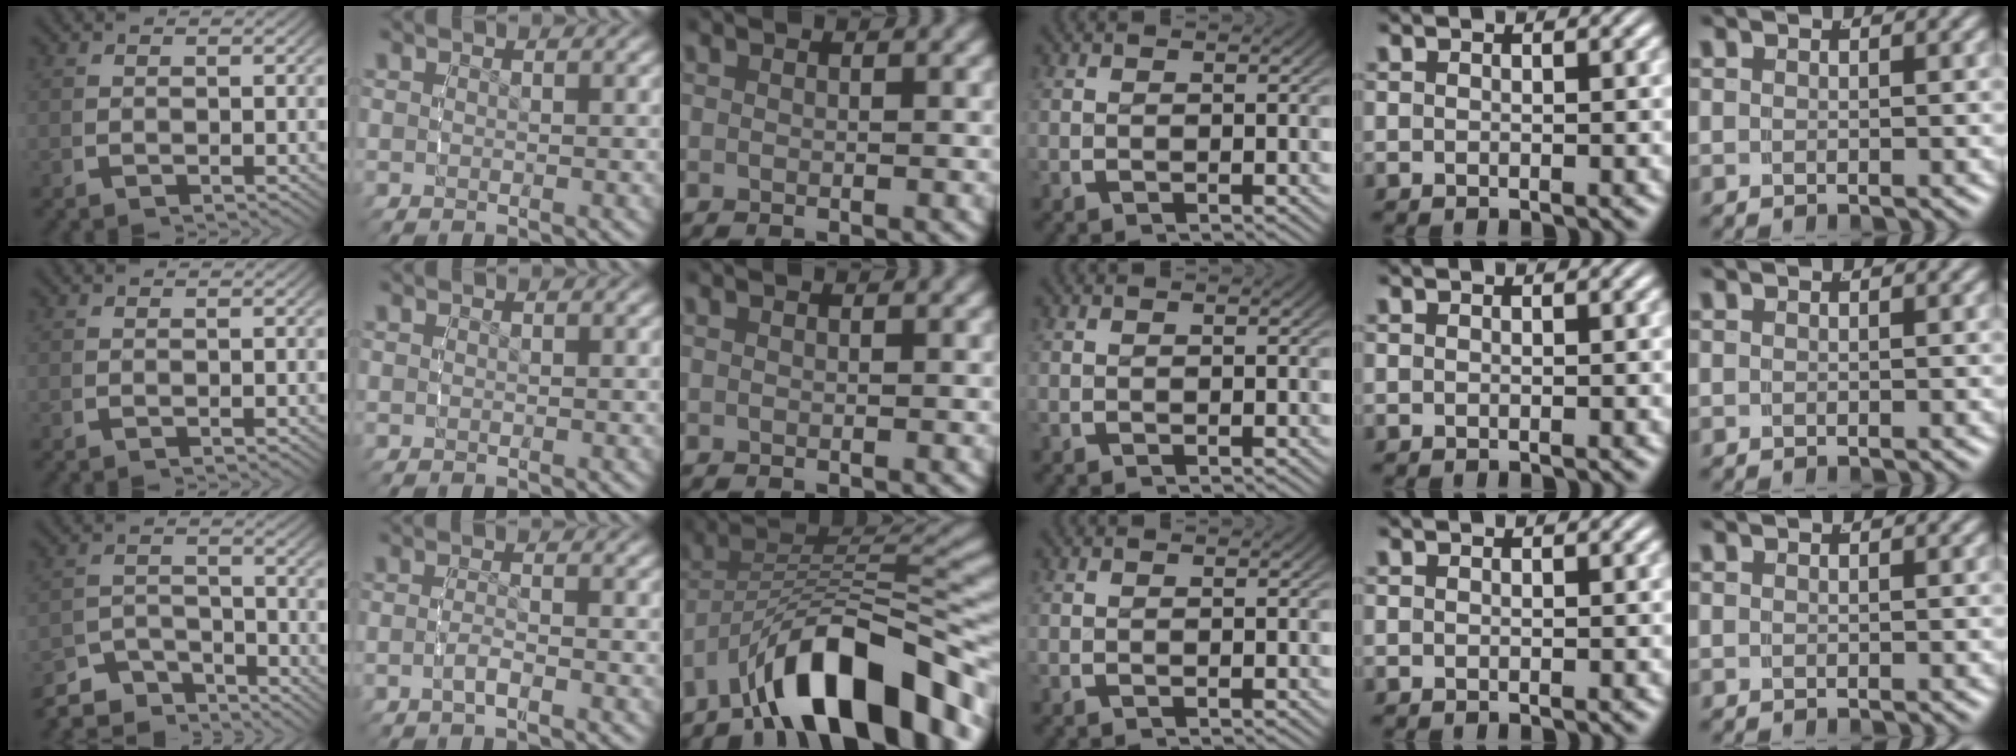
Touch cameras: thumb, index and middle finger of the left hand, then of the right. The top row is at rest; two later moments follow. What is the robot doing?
{"motion": "grasp_and_lifting", "object": "small bumper sticker"}